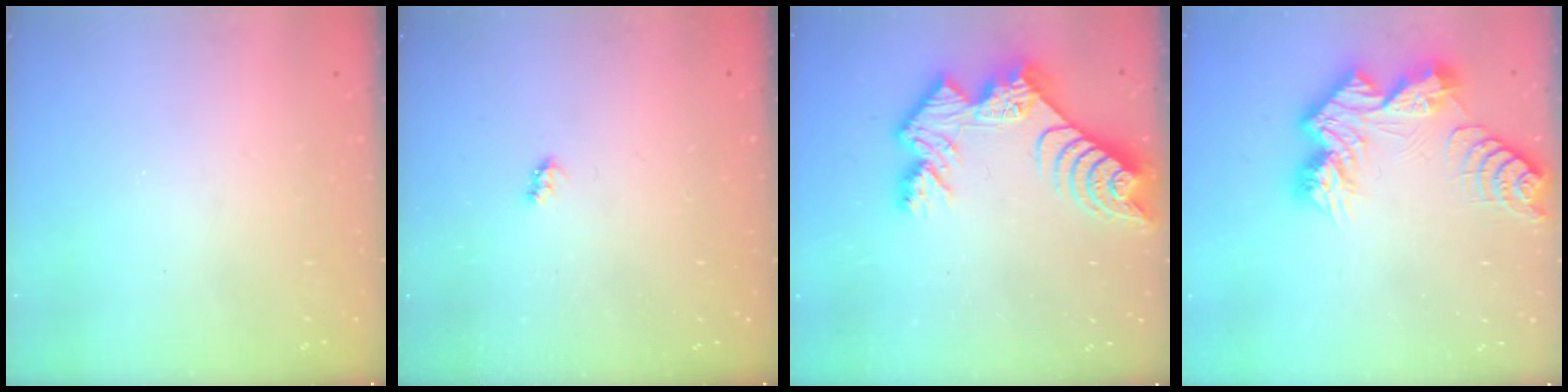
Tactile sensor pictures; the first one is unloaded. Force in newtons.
{"total": 2.6, "press": 2.6, "slide": 0.4}
{"total": 13.8, "press": 13.8, "slide": 1.1}
{"total": 13.3, "press": 13.3, "slide": 1.3}